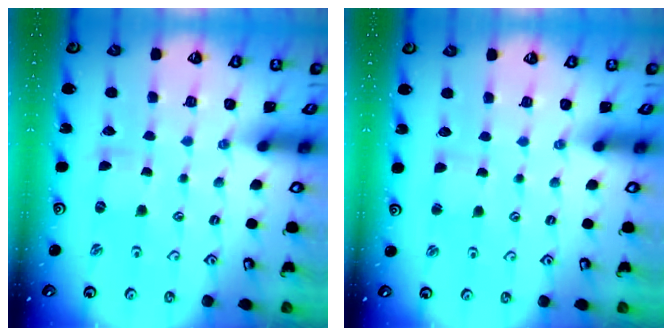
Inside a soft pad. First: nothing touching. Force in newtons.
{"total": 2.3, "press": 2.3, "slide": 0.4}